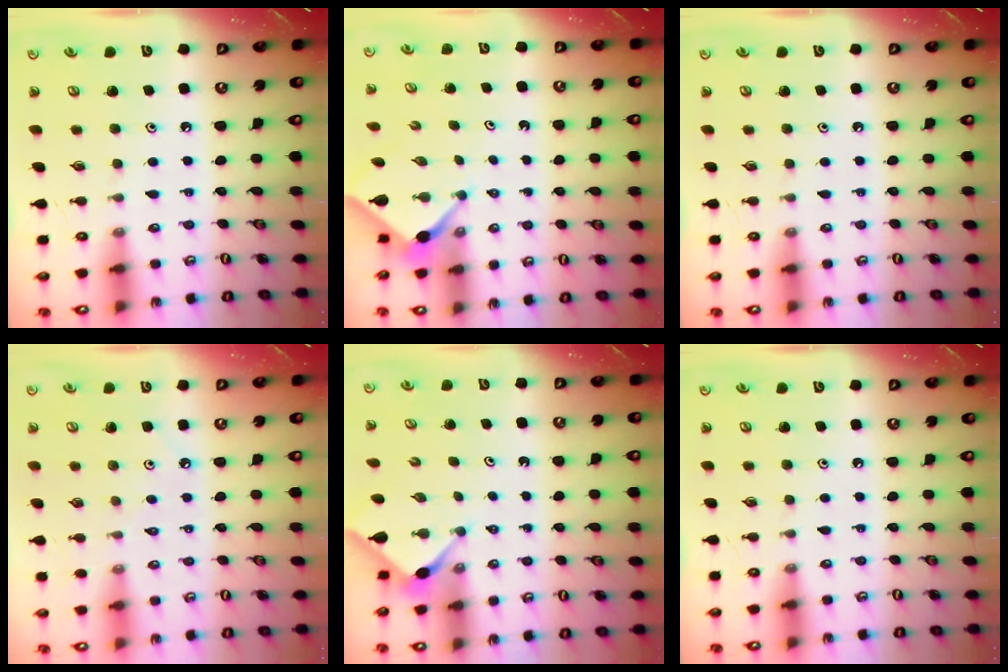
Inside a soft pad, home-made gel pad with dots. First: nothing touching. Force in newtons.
{"total": 2.5, "press": 2.5, "slide": 0.2}
{"total": 0.0}
{"total": 1.7, "press": 1.6, "slide": 0.3}
{"total": 3.0, "press": 3.0, "slide": 0.3}
{"total": 0.0}